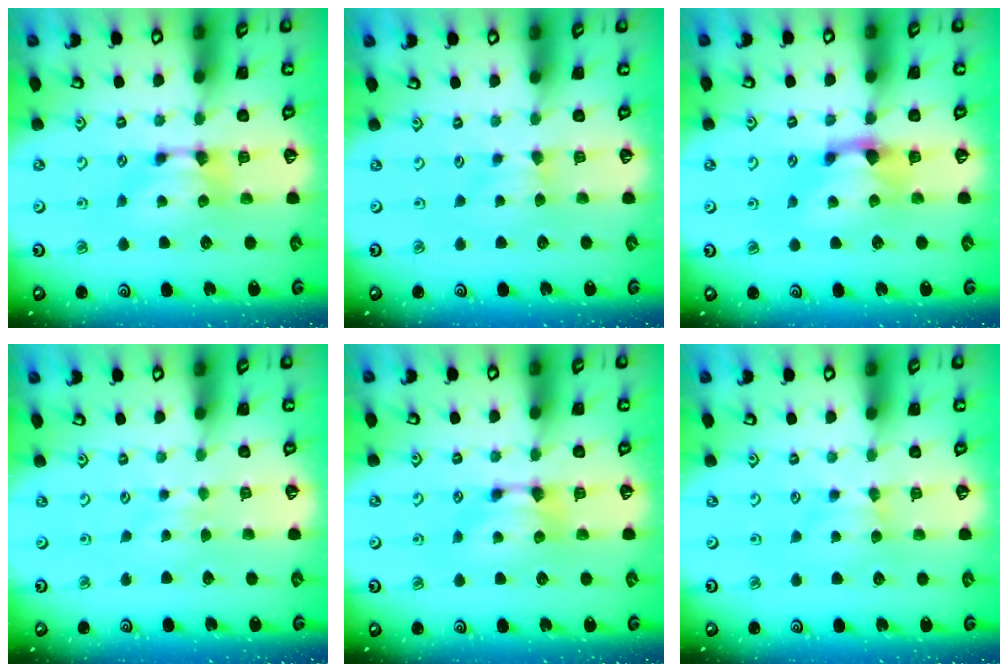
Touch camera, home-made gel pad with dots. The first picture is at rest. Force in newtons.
{"total": 2.5, "press": 2.5, "slide": 0.5}
{"total": 1.3, "press": 0.5, "slide": 1.2}
{"total": 2.3, "press": 2.3, "slide": 0.3}
{"total": 0.0}
{"total": 1.8, "press": 1.8, "slide": 0.4}